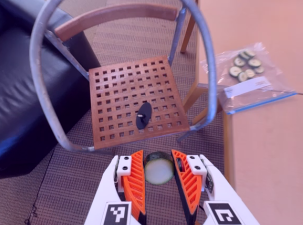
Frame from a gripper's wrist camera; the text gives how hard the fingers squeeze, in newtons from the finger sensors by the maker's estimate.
{"total": 11.4, "left": 11.8, "right": 11.1}